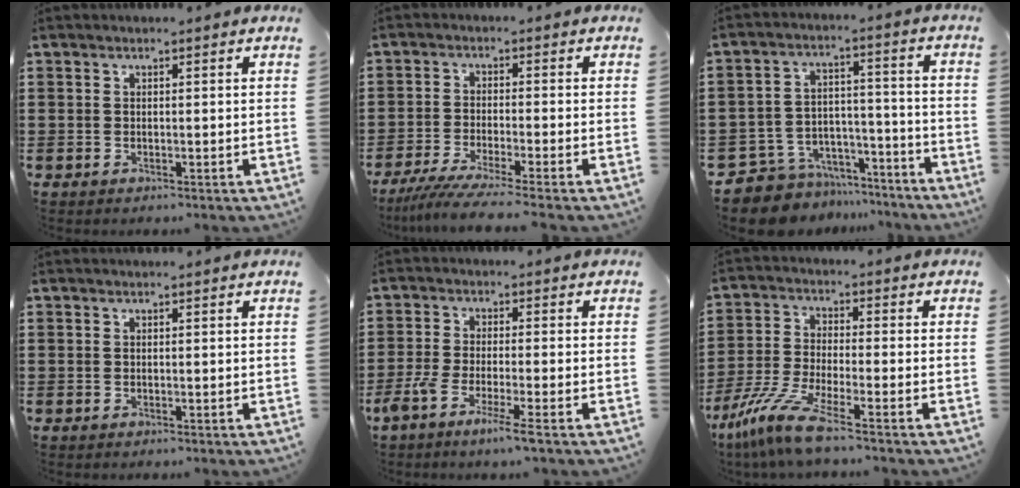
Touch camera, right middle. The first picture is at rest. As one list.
[{"total": 4.5, "force": [-3.9, -0.5, 2.1], "torque": [-0.058, -0.023, -0.078]}, {"total": 7.8, "force": [-7.4, 2.6, 0.3], "torque": [-0.014, 0.014, -0.144]}, {"total": 0.0}, {"total": 4.8, "force": [-3.4, -0.2, 3.4], "torque": [-0.078, -0.017, -0.063]}, {"total": 8.5, "force": [-6.1, 0.7, 5.8], "torque": [-0.140, -0.019, -0.123]}]